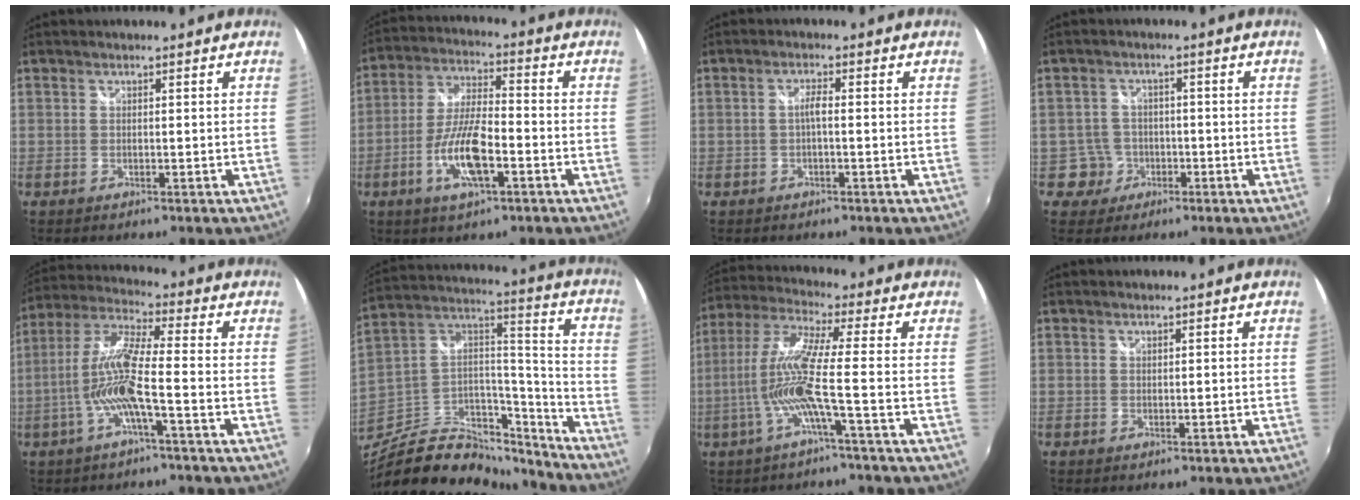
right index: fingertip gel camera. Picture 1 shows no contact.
{"total": 11.3, "force": [-4.4, 3.4, 9.9], "torque": [-0.206, -0.003, -0.083]}
{"total": 1.8, "force": [-0.4, 0.2, 1.7], "torque": [-0.034, 0.005, -0.009]}
{"total": 4.7, "force": [-1.6, 4.4, -0.1], "torque": [-0.002, 0.022, -0.026]}
{"total": 10.8, "force": [-3.7, 0.6, 10.1], "torque": [-0.206, -0.001, -0.068]}
{"total": 27.0, "force": [-21.3, 12.1, 11.3], "torque": [-0.211, 0.062, -0.327]}
{"total": 10.6, "force": [-3.4, -1.3, 9.9], "torque": [-0.189, -0.008, -0.063]}
{"total": 0.0}